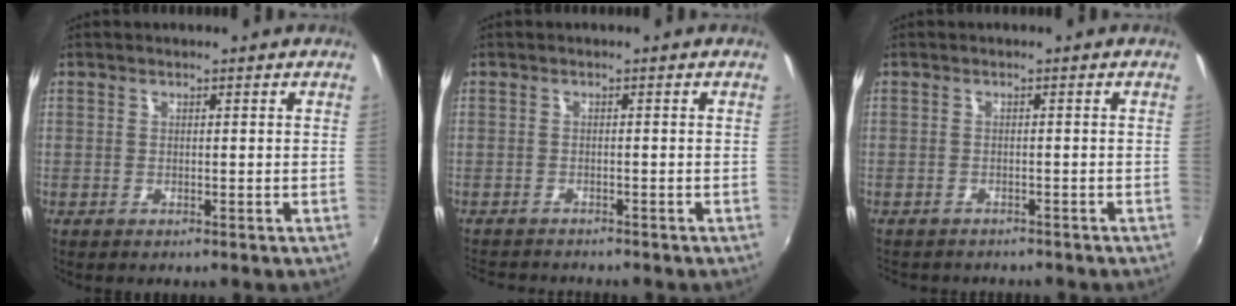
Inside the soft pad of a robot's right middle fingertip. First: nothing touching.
{"total": 5.2, "force": [-5.0, 0.7, 1.4], "torque": [-0.041, -0.018, -0.081]}
{"total": 3.7, "force": [-3.3, 1.2, 0.9], "torque": [-0.026, -0.013, -0.049]}